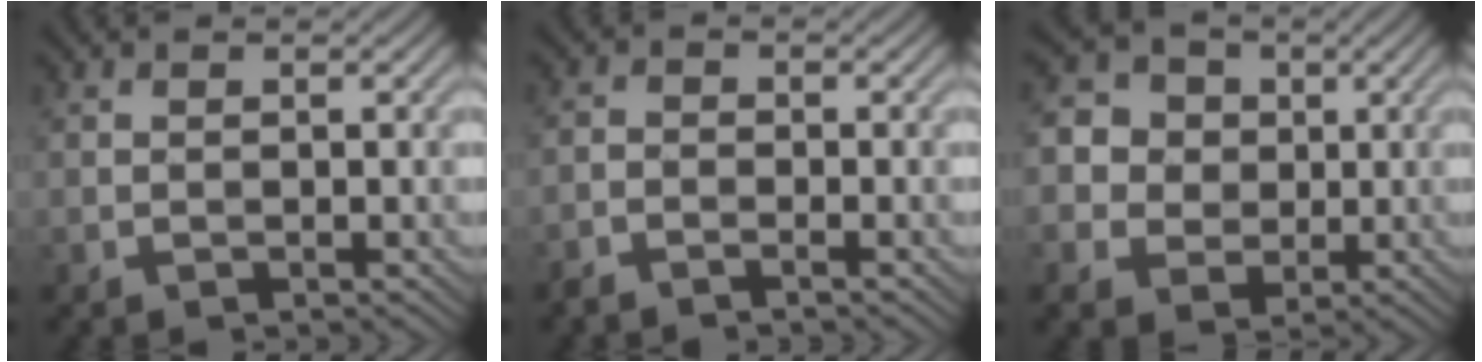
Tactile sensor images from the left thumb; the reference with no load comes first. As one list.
[{"total": 1.6, "force": [-1.4, 0.4, 0.6], "torque": [-0.021, 0.001, -0.034]}, {"total": 6.3, "force": [0.9, 5.8, 2.2], "torque": [-0.082, 0.016, 0.007]}]